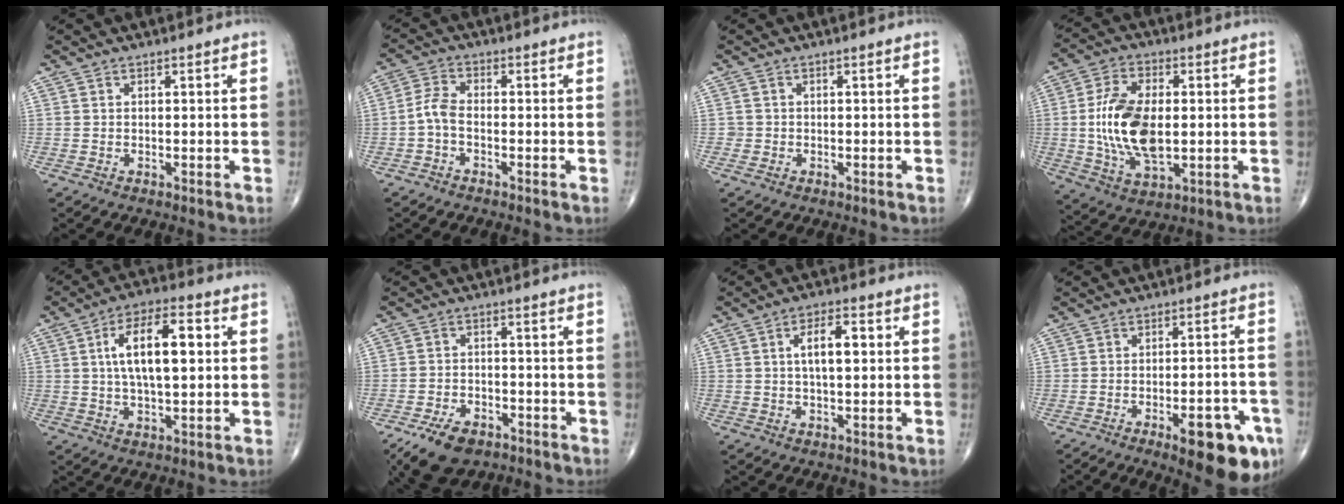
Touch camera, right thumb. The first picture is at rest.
{"total": 3.8, "force": [-1.3, 1.9, 3.0], "torque": [-0.067, 0.016, -0.035]}
{"total": 0.9, "force": [-0.3, 0.8, -0.1], "torque": [0.005, 0.006, -0.007]}
{"total": 14.9, "force": [-0.1, 8.0, 12.6], "torque": [-0.238, -0.004, 0.002]}
{"total": 13.1, "force": [2.2, 5.5, 11.7], "torque": [-0.190, 0.014, 0.034]}
{"total": 9.1, "force": [-5.7, 5.1, 4.8], "torque": [-0.074, 0.016, -0.093]}
{"total": 6.6, "force": [1.1, 2.8, 5.8], "torque": [-0.089, 0.009, 0.014]}
{"total": 13.7, "force": [-6.6, 4.4, 11.2], "torque": [-0.115, 0.024, -0.077]}